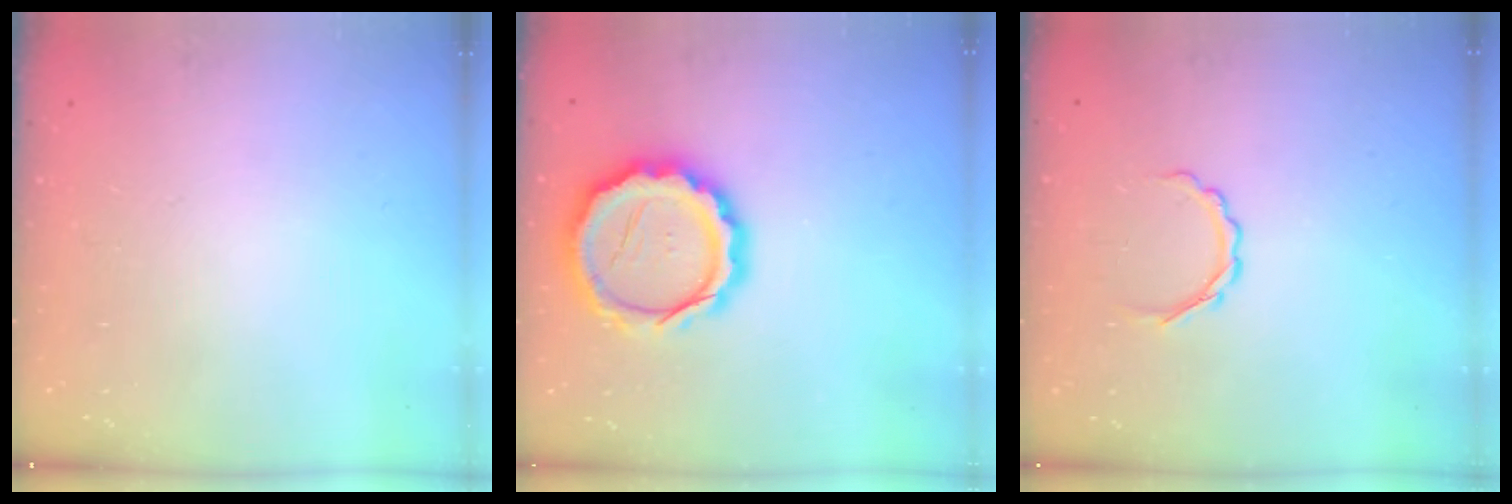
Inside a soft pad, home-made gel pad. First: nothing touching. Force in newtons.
{"total": 16.0, "press": 15.7, "slide": 3.1}
{"total": 3.7, "press": 3.5, "slide": 1.1}